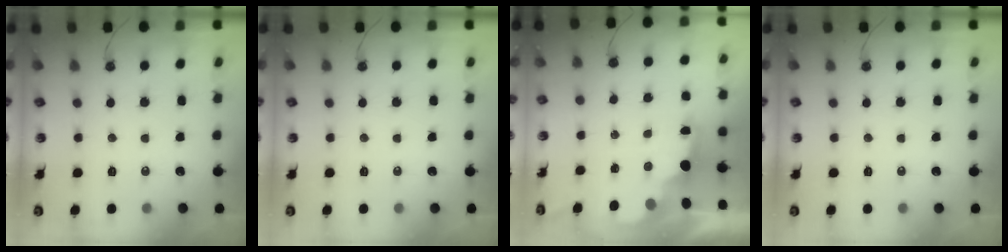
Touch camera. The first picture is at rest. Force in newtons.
{"total": 0.0}
{"total": 2.1, "press": 2.0, "slide": 0.7}
{"total": 0.0}